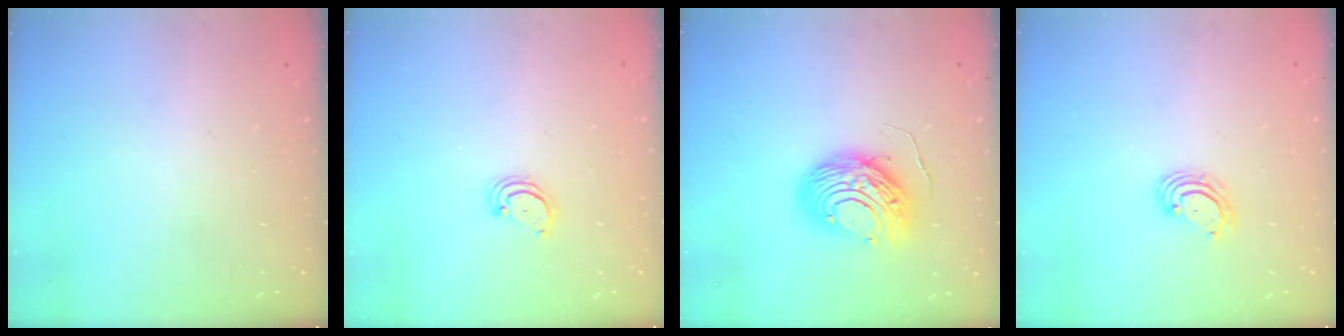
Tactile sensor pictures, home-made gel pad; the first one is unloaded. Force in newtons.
{"total": 2.5, "press": 2.5, "slide": 0.3}
{"total": 11.1, "press": 11.0, "slide": 1.0}
{"total": 3.4, "press": 3.4, "slide": 0.0}